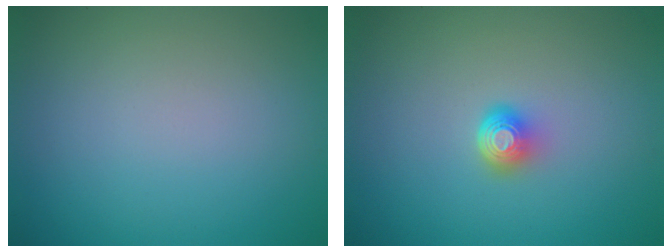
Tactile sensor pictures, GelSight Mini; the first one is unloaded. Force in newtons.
{"total": 2.1, "press": 1.4, "slide": 1.6}